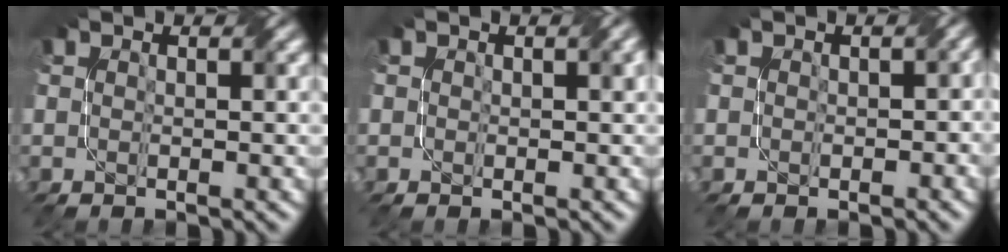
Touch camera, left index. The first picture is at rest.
{"total": 0.6, "force": [0.1, 0.4, 0.4], "torque": [-0.003, 0.004, 0.006]}
{"total": 1.3, "force": [-0.1, 1.1, 0.8], "torque": [-0.004, -0.001, 0.004]}